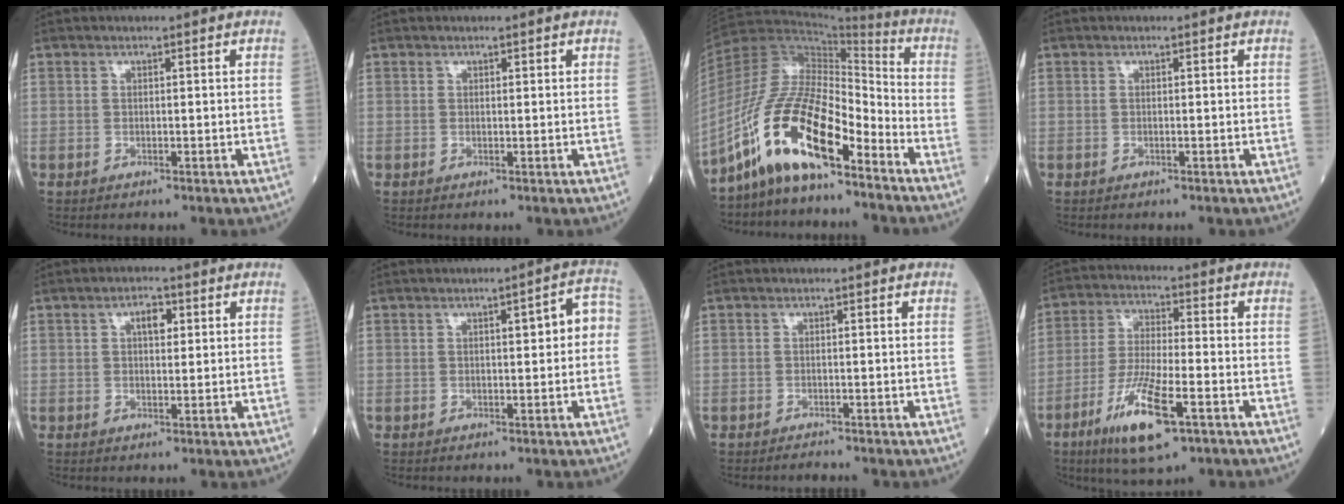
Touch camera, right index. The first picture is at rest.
{"total": 0.0}
{"total": 14.5, "force": [-9.2, 4.2, 10.5], "torque": [-0.214, 0.020, -0.171]}
{"total": 0.0}
{"total": 3.0, "force": [1.0, 1.4, 2.4], "torque": [-0.039, 0.007, 0.015]}
{"total": 4.3, "force": [0.3, 1.2, 4.2], "torque": [-0.048, 0.022, -0.001]}
{"total": 0.9, "force": [-0.9, 0.0, 0.0], "torque": [-0.004, -0.005, -0.014]}
{"total": 11.9, "force": [-6.0, 2.1, 10.1], "torque": [-0.198, -0.022, -0.107]}